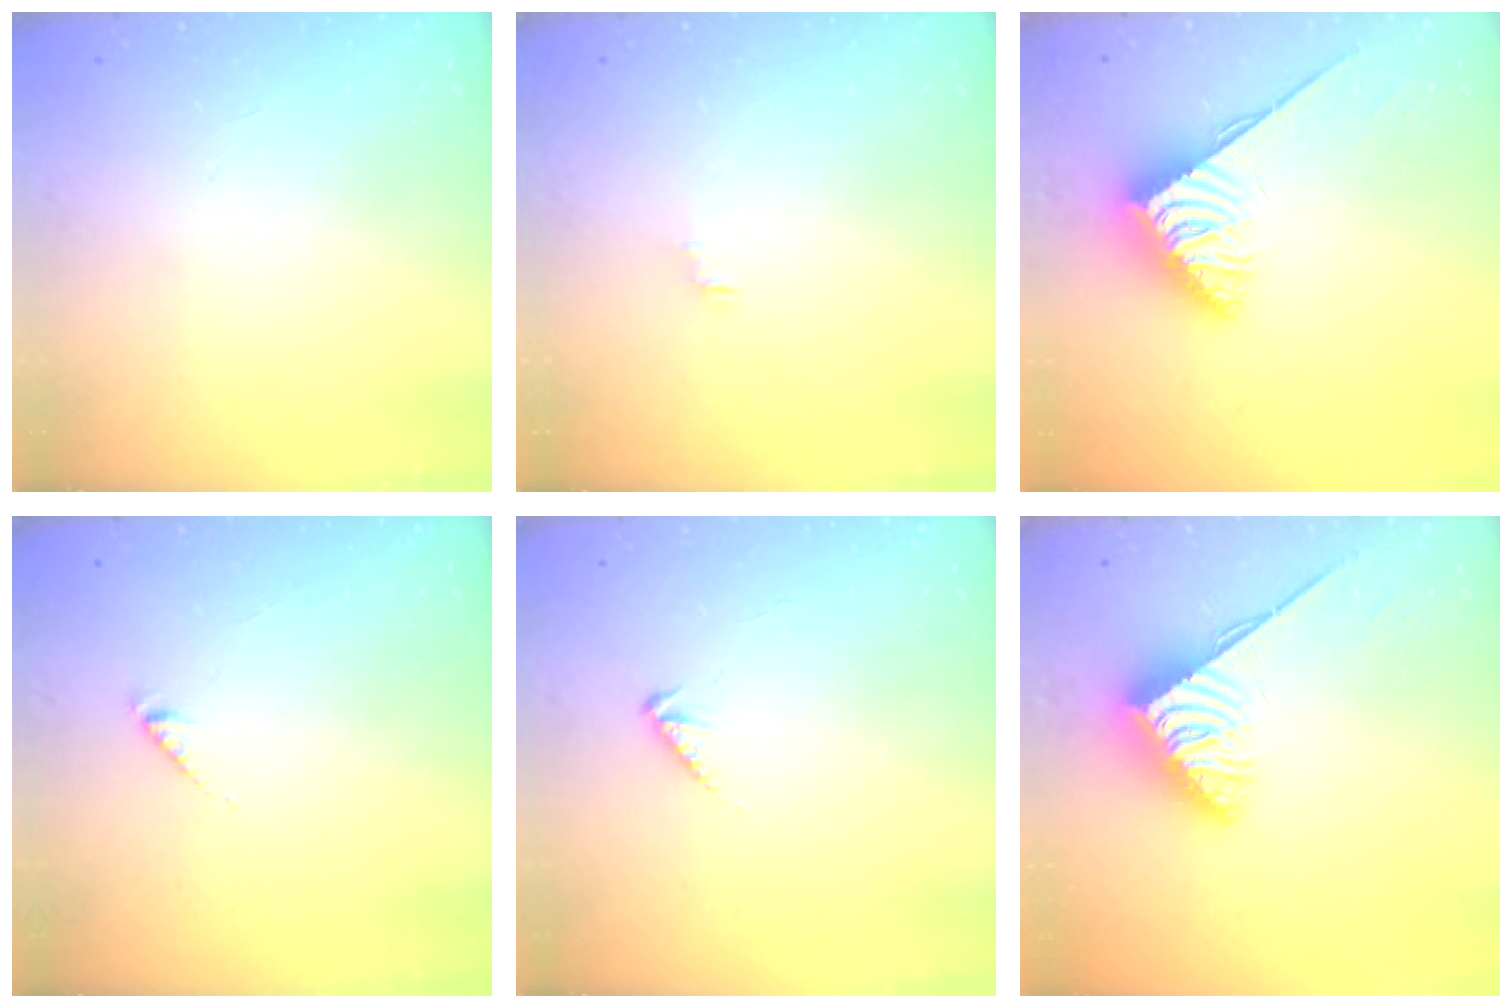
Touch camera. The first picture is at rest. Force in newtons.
{"total": 0.0}
{"total": 3.7, "press": 3.7, "slide": 0.6}
{"total": 2.6, "press": 2.6, "slide": 0.4}
{"total": 2.6, "press": 2.6, "slide": 0.4}
{"total": 3.7, "press": 3.6, "slide": 0.6}